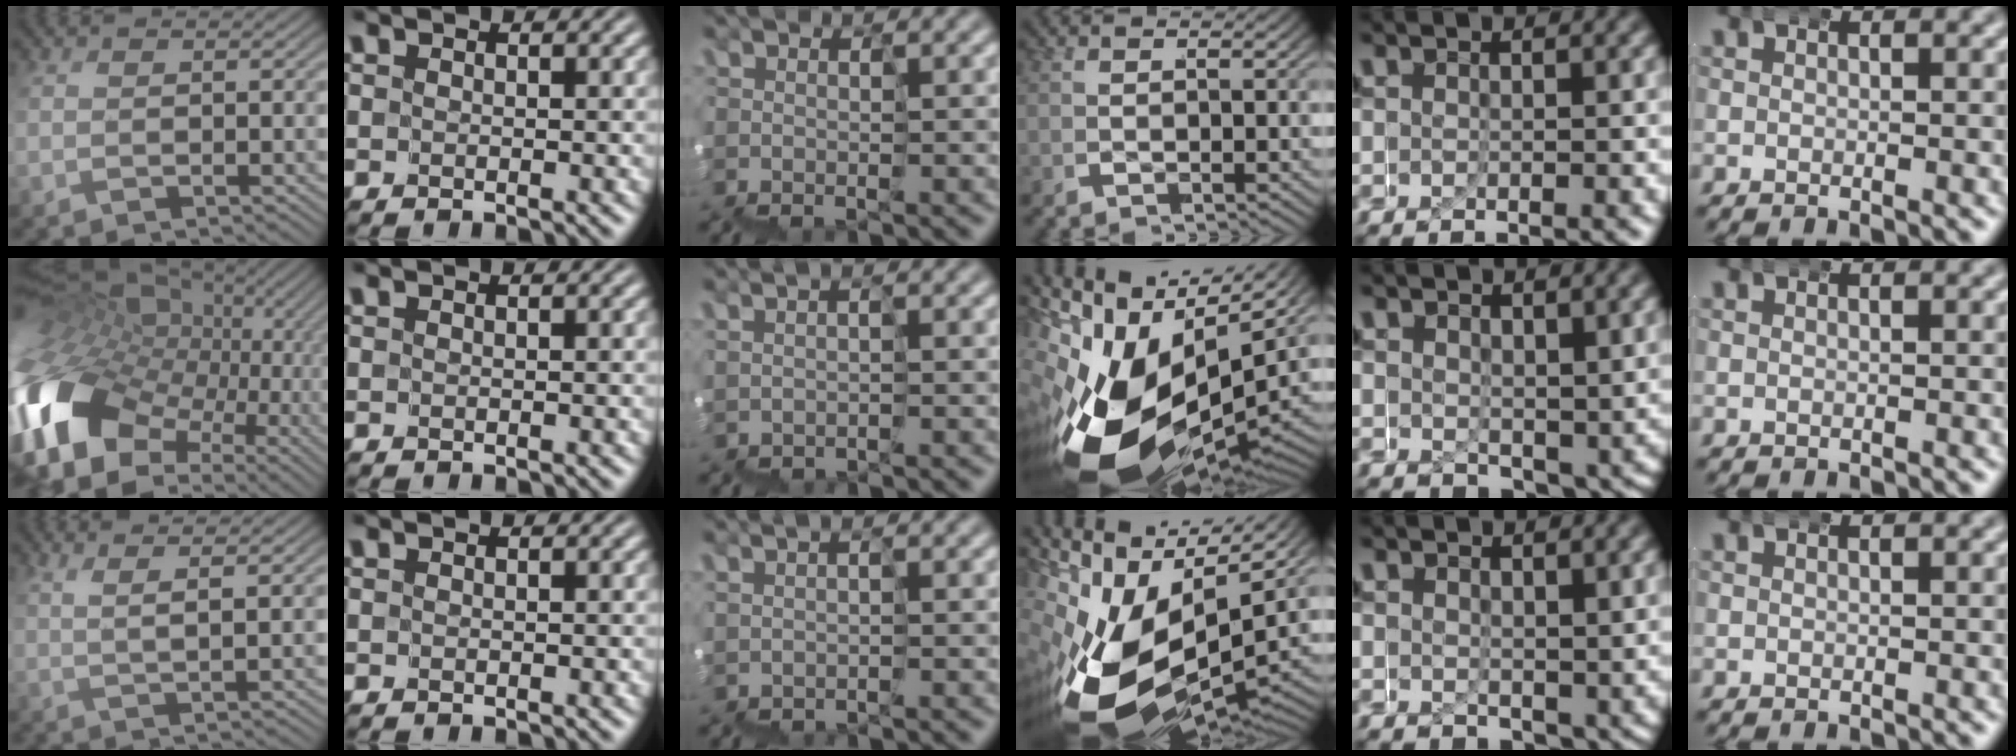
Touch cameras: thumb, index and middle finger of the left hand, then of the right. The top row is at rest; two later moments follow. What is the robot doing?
{"motion": "wrap", "object": "ethernet cable"}